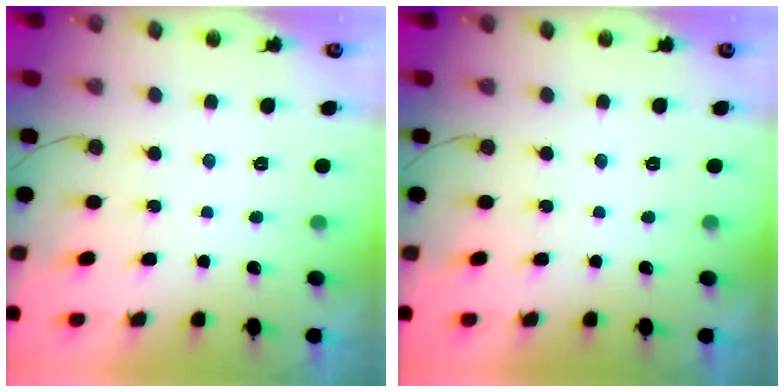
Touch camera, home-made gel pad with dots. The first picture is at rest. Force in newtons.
{"total": 0.0}